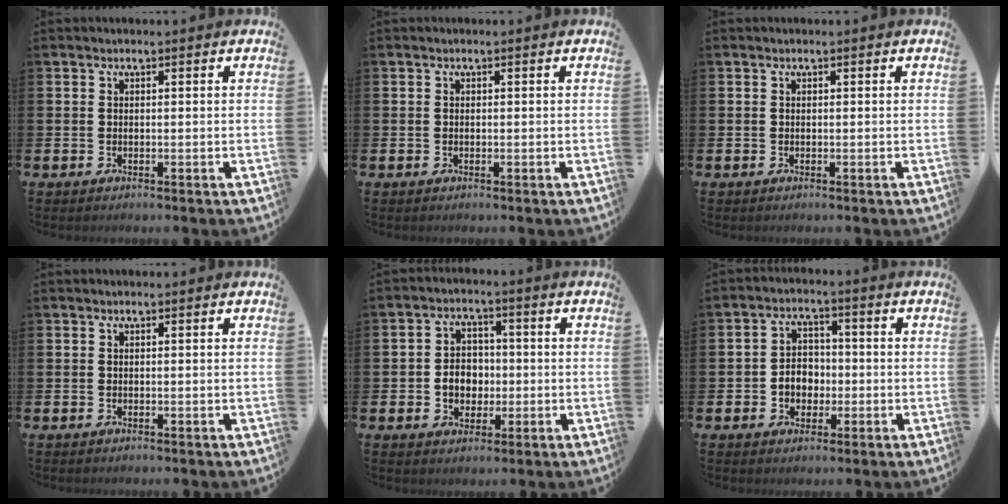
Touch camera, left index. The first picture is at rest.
{"total": 0.0}
{"total": 0.0}
{"total": 0.0}
{"total": 4.5, "force": [-0.7, 3.8, 2.3], "torque": [-0.030, 0.003, -0.022]}
{"total": 3.9, "force": [-0.9, 3.3, 1.8], "torque": [-0.028, 0.005, -0.026]}